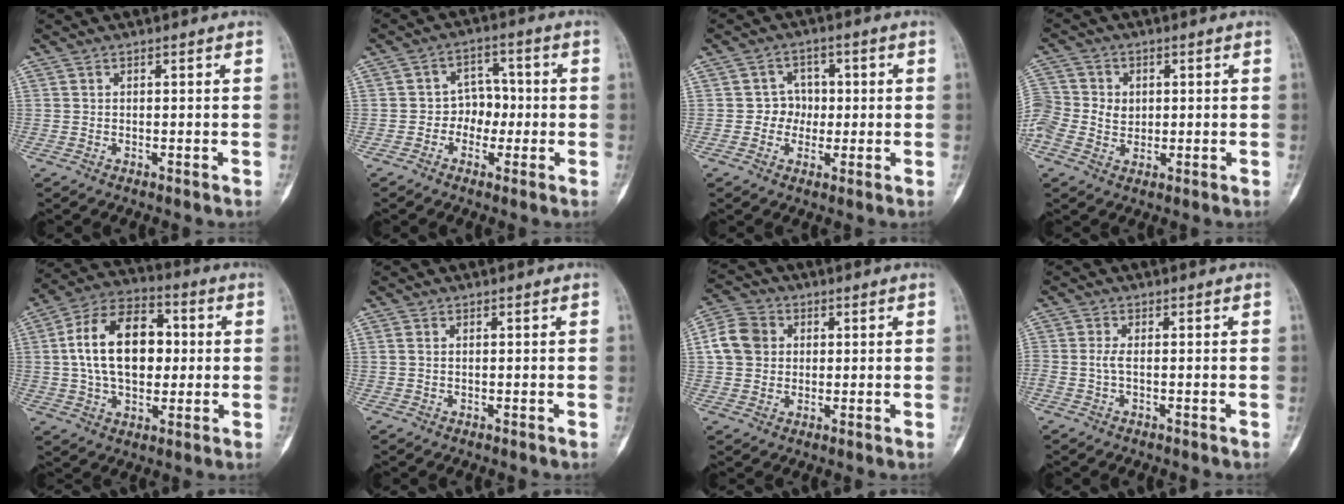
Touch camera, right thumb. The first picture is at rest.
{"total": 5.5, "force": [-1.2, 4.6, 2.8], "torque": [0.001, 0.020, -0.033]}
{"total": 4.7, "force": [-0.1, 4.4, 1.5], "torque": [0.019, 0.015, -0.009]}
{"total": 10.4, "force": [0.1, 9.3, 4.6], "torque": [-0.107, 0.020, 0.003]}
{"total": 17.5, "force": [1.6, 11.0, 13.4], "torque": [-0.207, 0.023, 0.023]}
{"total": 0.5, "force": [0.1, 0.4, 0.3], "torque": [-0.010, 0.000, 0.002]}
{"total": 7.8, "force": [1.2, 6.7, 3.8], "torque": [-0.061, 0.010, 0.014]}
{"total": 1.5, "force": [-0.3, 0.5, 1.4], "torque": [-0.035, -0.001, -0.011]}